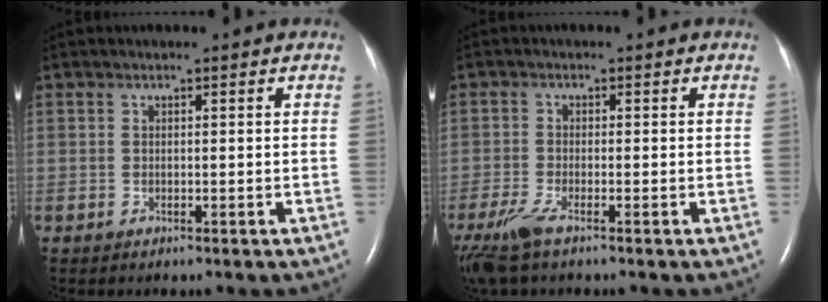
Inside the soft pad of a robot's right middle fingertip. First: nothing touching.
{"total": 5.0, "force": [-3.4, 0.8, 3.6], "torque": [-0.084, -0.017, -0.066]}